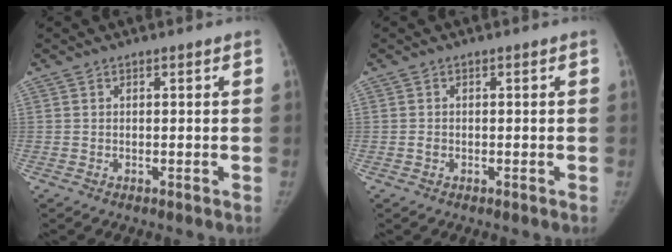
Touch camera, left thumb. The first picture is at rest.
{"total": 0.8, "force": [-0.2, 0.7, 0.4], "torque": [-0.003, 0.002, -0.004]}